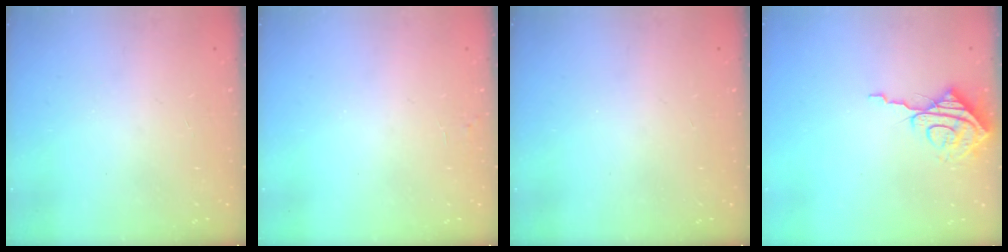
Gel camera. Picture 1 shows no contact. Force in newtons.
{"total": 1.7, "press": 1.7, "slide": 0.1}
{"total": 0.0}
{"total": 8.8, "press": 8.8, "slide": 0.7}